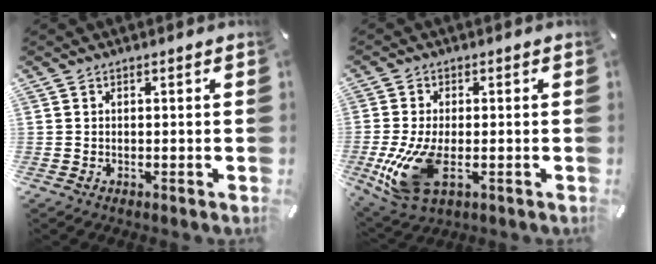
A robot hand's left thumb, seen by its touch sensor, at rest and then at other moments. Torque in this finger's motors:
{"motor_torque": [1.11, 1.53, 0.55, -0.15, 0.21]}